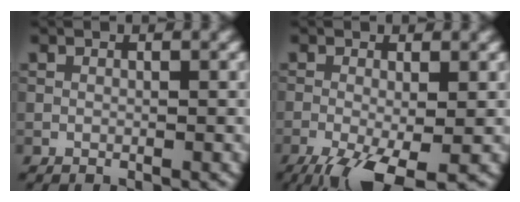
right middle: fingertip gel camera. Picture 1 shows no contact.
{"total": 6.9, "force": [-3.4, 2.1, 5.5], "torque": [-0.109, -0.016, -0.059]}